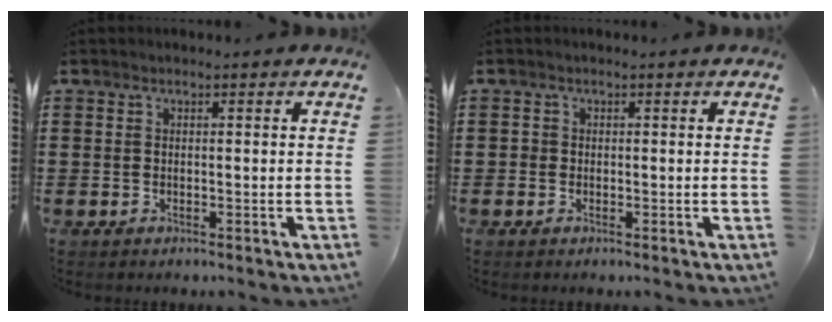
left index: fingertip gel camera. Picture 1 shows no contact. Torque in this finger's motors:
{"motor_torque": [-0.06, 0.28, 0.07, 0.01]}